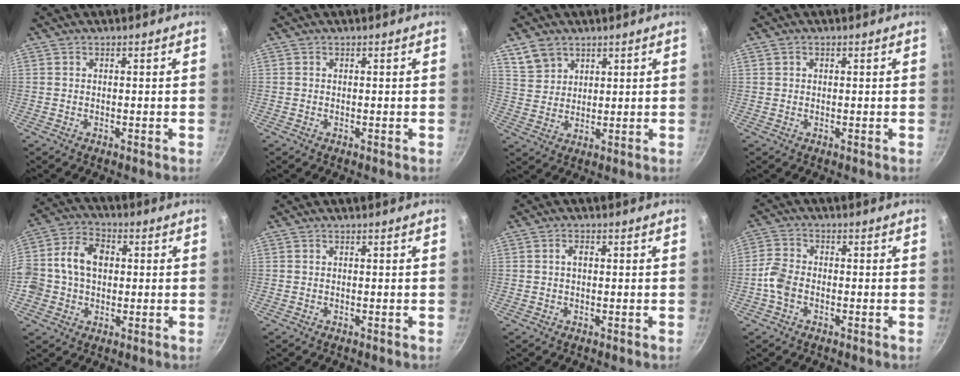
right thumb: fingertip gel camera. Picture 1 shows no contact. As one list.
[{"total": 0.0}, {"total": 6.3, "force": [3.9, 4.4, 2.1], "torque": [-0.022, -0.004, 0.085]}, {"total": 1.0, "force": [0.4, 0.9, 0.4], "torque": [-0.005, 0.005, 0.005]}, {"total": 11.8, "force": [0.9, 8.9, 7.7], "torque": [-0.119, 0.020, -0.003]}, {"total": 0.0}, {"total": 1.8, "force": [0.3, 1.1, 1.4], "torque": [-0.020, 0.007, 0.003]}, {"total": 4.8, "force": [-1.6, 3.2, 3.1], "torque": [-0.068, 0.018, -0.042]}]